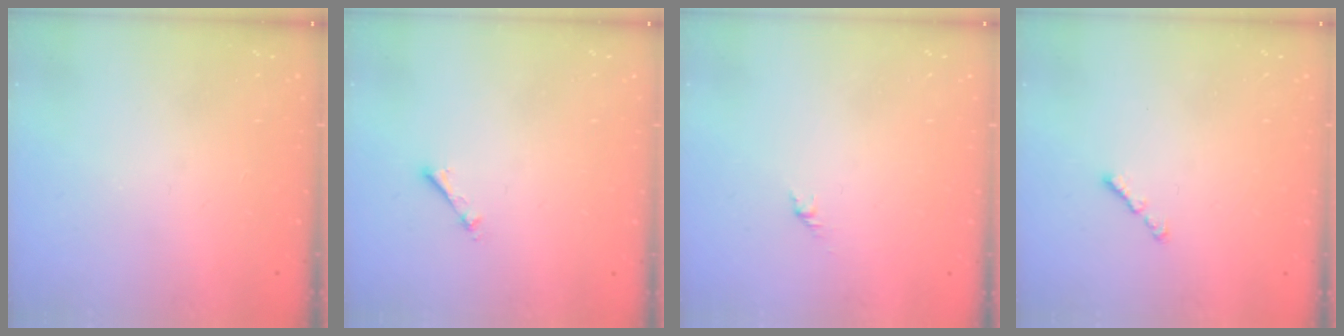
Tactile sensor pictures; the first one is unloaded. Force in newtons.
{"total": 2.7, "press": 2.7, "slide": 0.4}
{"total": 1.7, "press": 1.6, "slide": 0.7}
{"total": 1.0, "press": 0.9, "slide": 0.5}